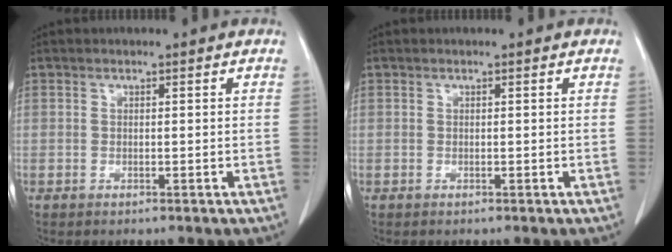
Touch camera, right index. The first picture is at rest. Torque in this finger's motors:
{"motor_torque": [0.00, 0.00, 0.00, 0.00]}